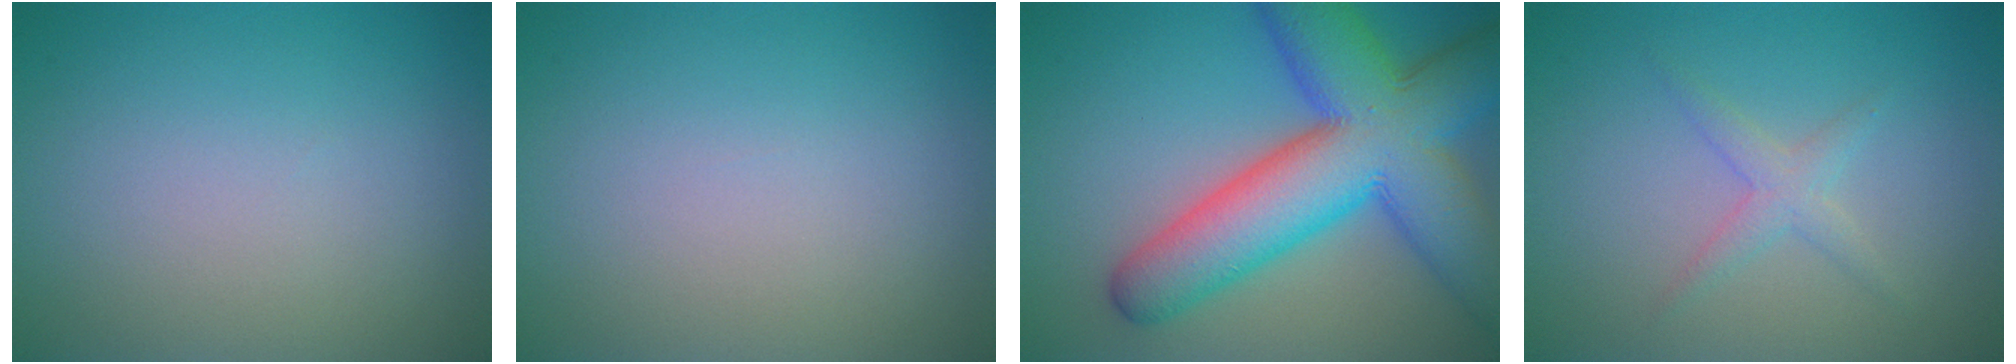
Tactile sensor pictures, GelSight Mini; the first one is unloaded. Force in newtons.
{"total": 0.0}
{"total": 13.4, "press": 13.4, "slide": 0.5}
{"total": 1.7, "press": 1.7, "slide": 0.1}